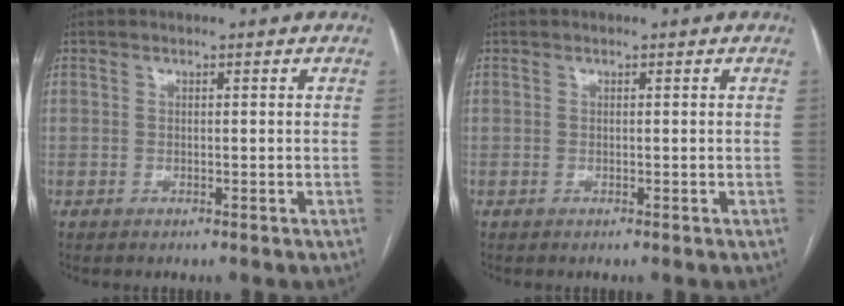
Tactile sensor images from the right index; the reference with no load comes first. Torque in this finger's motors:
{"motor_torque": [0.00, 0.00, 0.00, 0.00]}